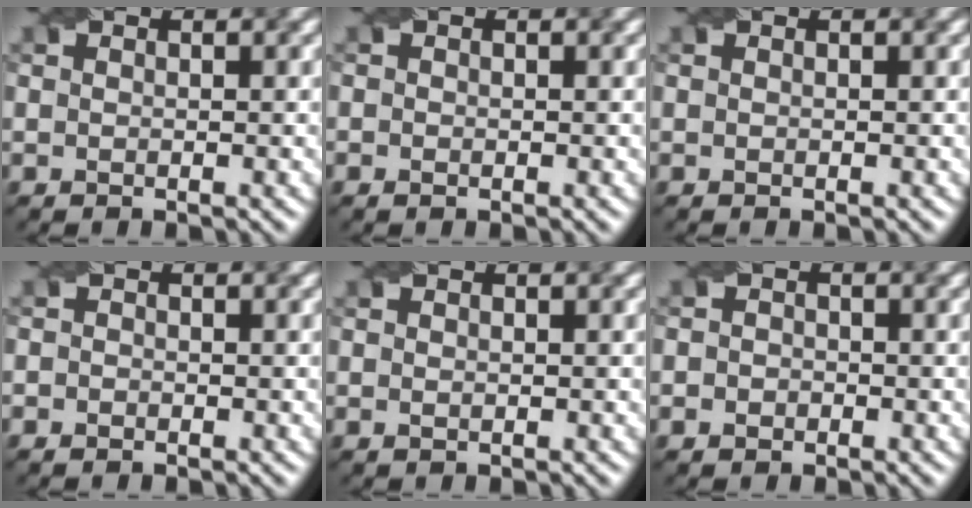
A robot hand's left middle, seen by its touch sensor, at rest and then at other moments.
{"total": 0.6, "force": [-0.2, 0.5, 0.3], "torque": [-0.006, -0.003, -0.003]}
{"total": 0.0}
{"total": 0.8, "force": [-0.5, 0.6, 0.2], "torque": [-0.003, -0.004, -0.008]}
{"total": 0.8, "force": [0.0, 0.6, 0.5], "torque": [-0.009, -0.001, 0.002]}
{"total": 1.5, "force": [-0.4, 1.4, 0.6], "torque": [0.002, -0.001, -0.010]}